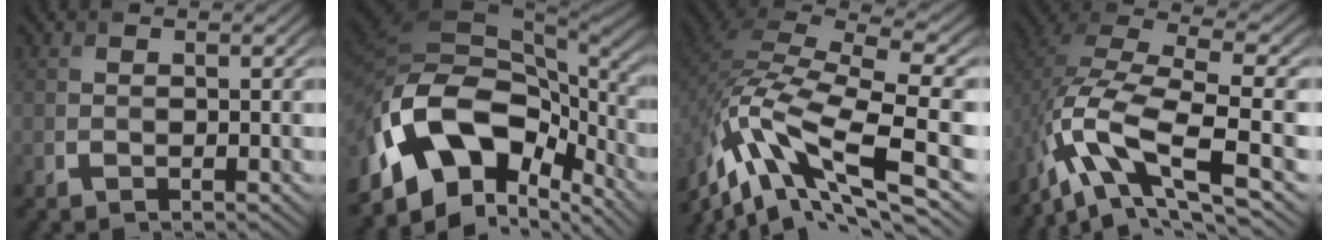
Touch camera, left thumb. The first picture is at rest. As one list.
[{"total": 16.4, "force": [-6.0, 9.1, 12.3], "torque": [-0.285, -0.016, -0.099]}, {"total": 14.8, "force": [-7.3, 5.5, 11.6], "torque": [-0.263, -0.003, -0.135]}, {"total": 13.5, "force": [-5.7, 5.0, 11.2], "torque": [-0.255, -0.004, -0.101]}]